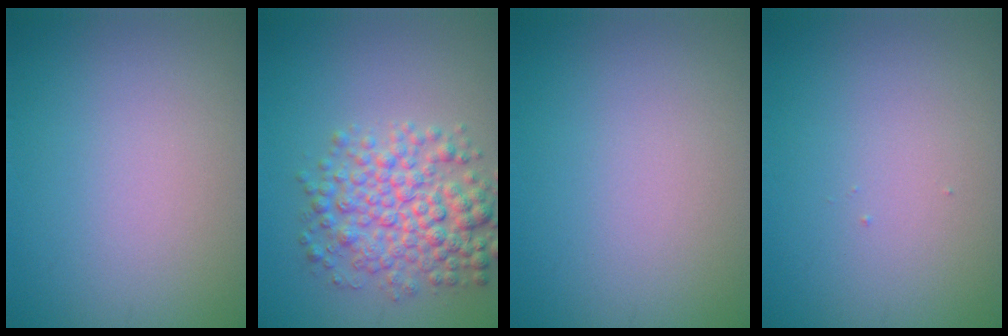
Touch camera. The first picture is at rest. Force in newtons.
{"total": 5.8, "press": 5.8, "slide": 0.0}
{"total": 0.0}
{"total": 0.0}